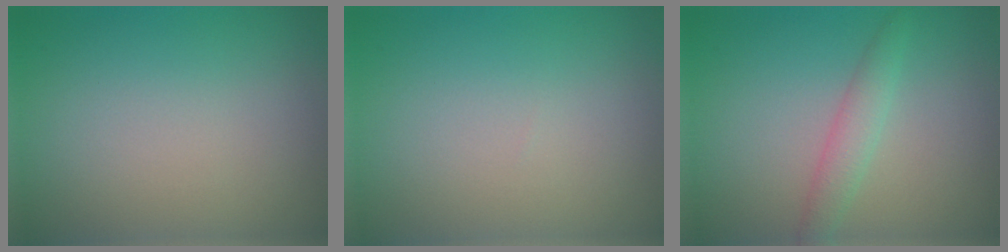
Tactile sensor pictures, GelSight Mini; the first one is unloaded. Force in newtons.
{"total": 0.0}
{"total": 2.1, "press": 2.1, "slide": 0.1}